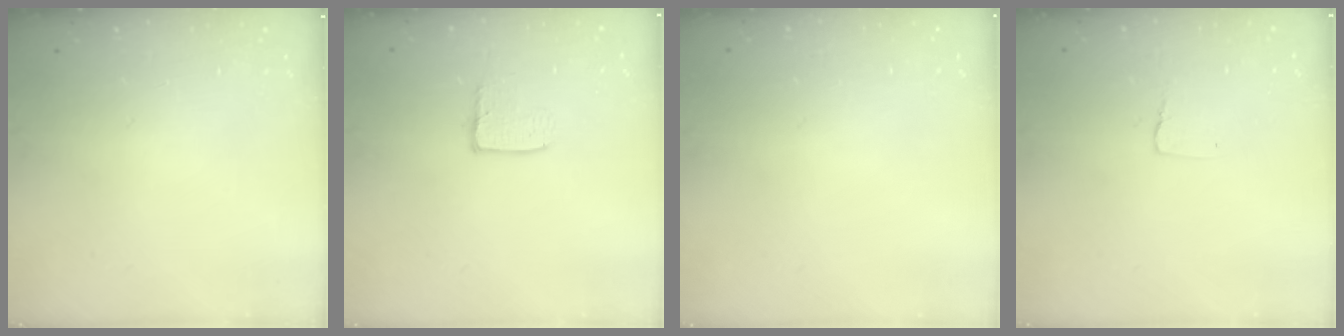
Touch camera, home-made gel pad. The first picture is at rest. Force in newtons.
{"total": 3.8, "press": 3.8, "slide": 0.4}
{"total": 0.0}
{"total": 2.9, "press": 2.9, "slide": 0.2}